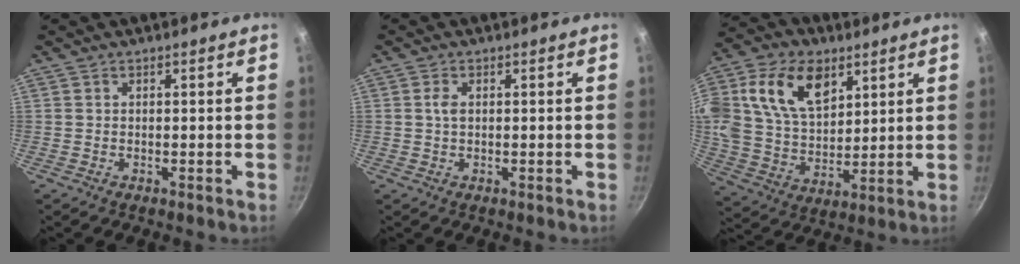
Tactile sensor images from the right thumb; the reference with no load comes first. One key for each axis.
{"total": 1.8, "fx": 0.3, "fy": 1.1, "fz": 1.4, "tx": -0.026, "ty": 0.002, "tz": 0.006}
{"total": 19.4, "fx": 8.0, "fy": 12.6, "fz": 12.4, "tx": -0.219, "ty": -0.012, "tz": 0.148}